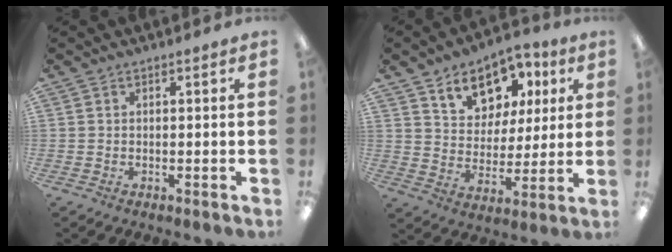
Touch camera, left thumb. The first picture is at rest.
{"total": 12.5, "force": [7.8, 8.8, 4.4], "torque": [-0.066, -0.043, 0.145]}